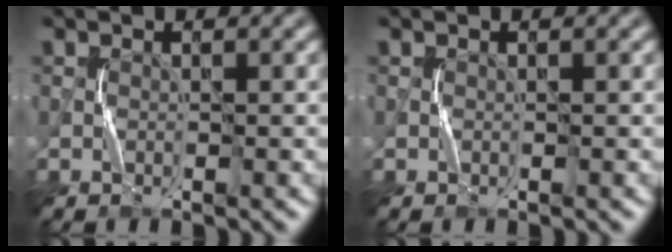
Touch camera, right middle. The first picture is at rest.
{"total": 0.0}